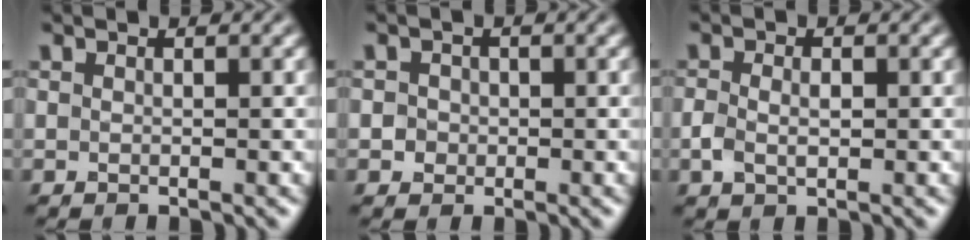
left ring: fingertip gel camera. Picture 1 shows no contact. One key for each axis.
{"total": 1.6, "fx": 0.1, "fy": 1.5, "fz": 0.4, "tx": 0.008, "ty": 0.002, "tz": -0.002}
{"total": 2.2, "fx": -0.4, "fy": 1.4, "fz": 1.6, "tx": -0.035, "ty": -0.001, "tz": -0.007}